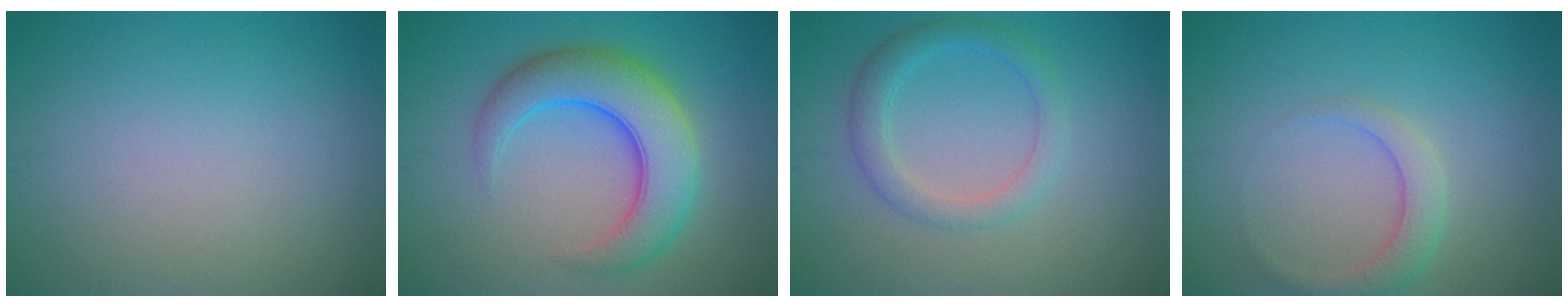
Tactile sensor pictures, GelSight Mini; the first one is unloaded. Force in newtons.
{"total": 7.5, "press": 7.5, "slide": 0.1}
{"total": 2.8, "press": 2.8, "slide": 0.1}
{"total": 2.5, "press": 2.5, "slide": 0.1}